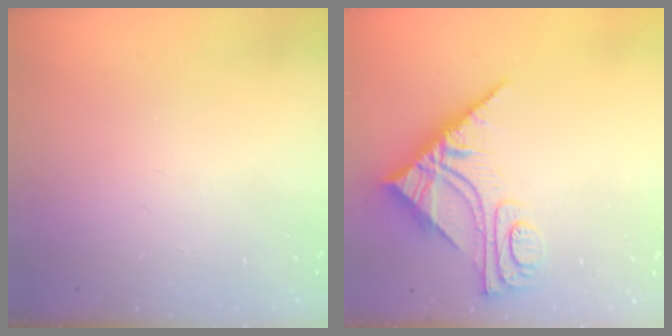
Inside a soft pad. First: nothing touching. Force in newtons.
{"total": 9.8, "press": 9.7, "slide": 0.9}